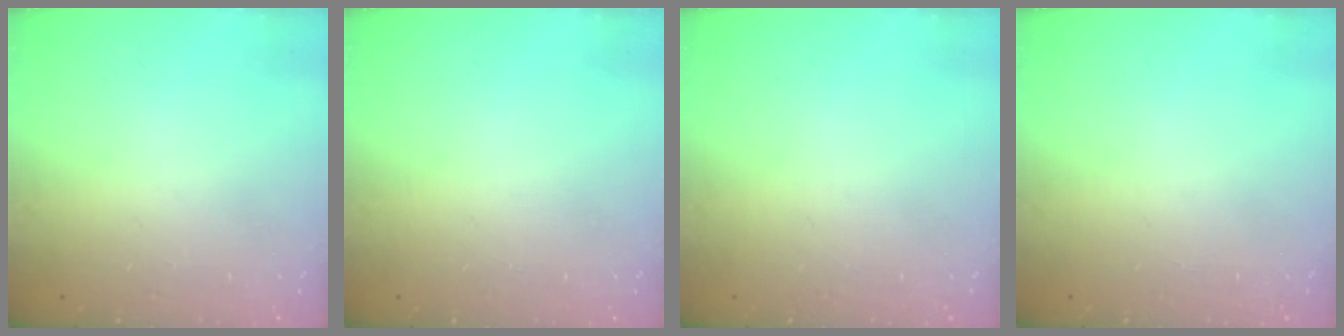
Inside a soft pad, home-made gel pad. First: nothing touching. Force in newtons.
{"total": 0.0}
{"total": 0.0}
{"total": 0.0}